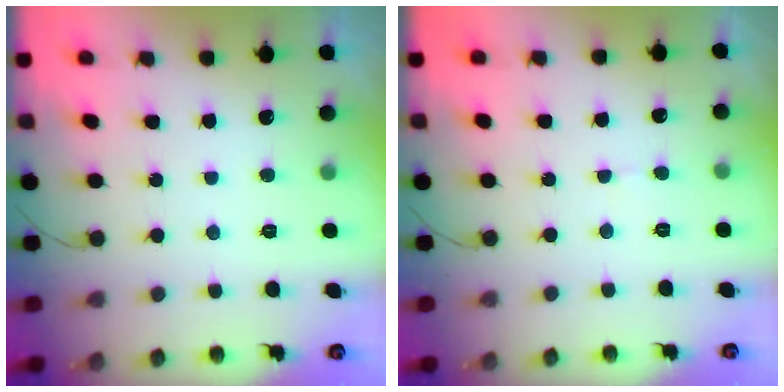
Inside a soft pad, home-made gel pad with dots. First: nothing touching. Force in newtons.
{"total": 3.2, "press": 3.1, "slide": 0.3}